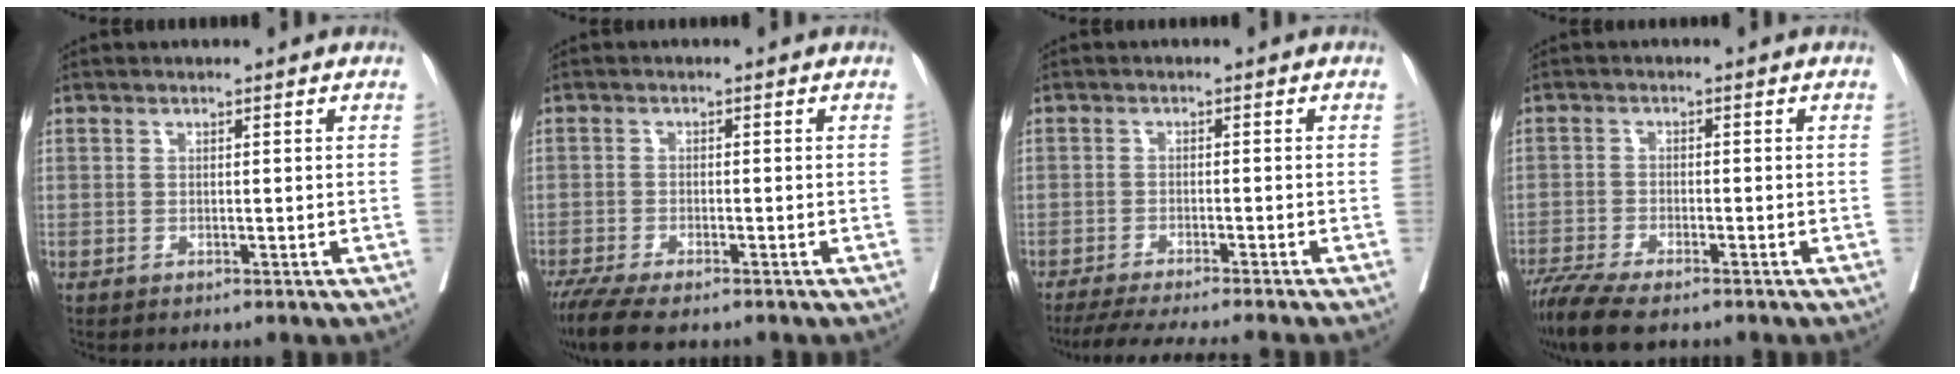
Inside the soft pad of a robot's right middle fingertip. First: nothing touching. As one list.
[{"total": 8.0, "force": [-6.3, 1.6, 4.6], "torque": [-0.074, -0.016, -0.104]}, {"total": 11.5, "force": [-10.1, -1.0, 5.3], "torque": [-0.051, -0.025, -0.149]}, {"total": 7.9, "force": [-6.3, 1.3, 4.6], "torque": [-0.081, -0.015, -0.110]}]